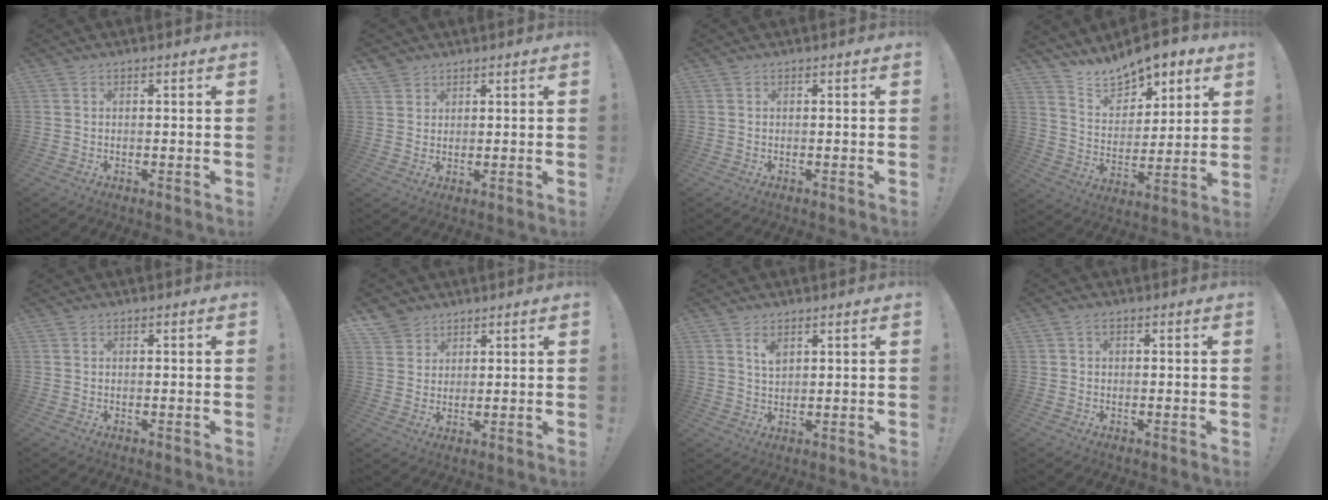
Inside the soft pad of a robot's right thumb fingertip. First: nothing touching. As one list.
[{"total": 3.2, "force": [2.6, 1.9, 0.4], "torque": [0.000, -0.016, 0.048]}, {"total": 0.0}, {"total": 12.1, "force": [10.4, 5.2, 3.5], "torque": [-0.063, -0.081, 0.189]}, {"total": 0.0}, {"total": 5.3, "force": [4.1, 3.4, 0.4], "torque": [-0.005, -0.029, 0.079]}, {"total": 3.8, "force": [2.3, 1.8, 2.3], "torque": [-0.028, -0.015, 0.038]}, {"total": 1.1, "force": [0.1, 0.8, 0.7], "torque": [-0.022, 0.008, 0.003]}]